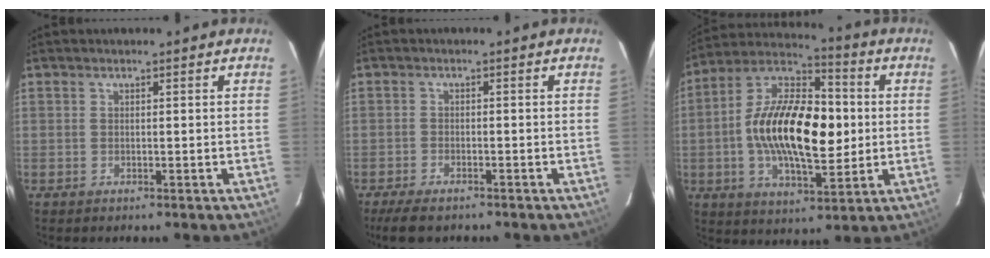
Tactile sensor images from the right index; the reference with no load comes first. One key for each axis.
{"total": 5.9, "fx": -4.8, "fy": 1.9, "fz": 3.0, "tx": -0.079, "ty": -0.020, "tz": -0.084}
{"total": 20.7, "fx": -0.4, "fy": 9.8, "fz": 18.2, "tx": -0.337, "ty": 0.014, "tz": -0.014}